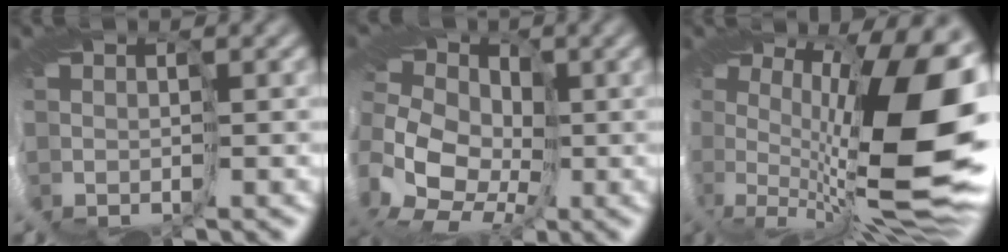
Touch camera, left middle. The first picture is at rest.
{"total": 9.7, "force": [-1.0, 7.3, 6.2], "torque": [-0.103, -0.003, -0.030]}
{"total": 13.2, "force": [0.3, 2.7, 12.9], "torque": [-0.175, 0.011, 0.013]}